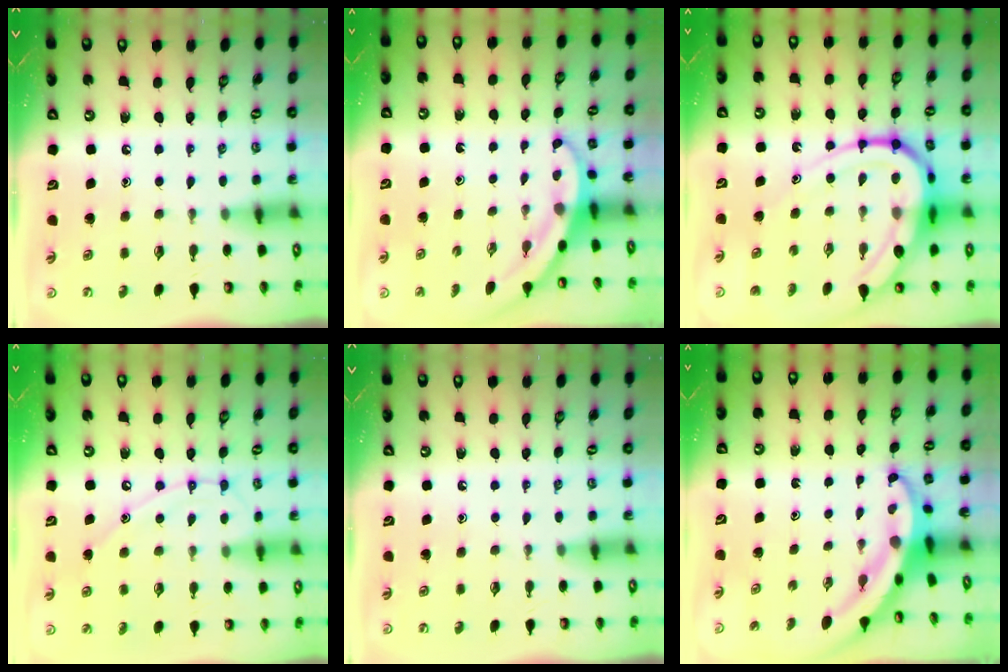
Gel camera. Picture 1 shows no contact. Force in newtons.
{"total": 3.2, "press": 3.2, "slide": 0.2}
{"total": 18.6, "press": 18.5, "slide": 1.9}
{"total": 10.3, "press": 10.3, "slide": 0.8}
{"total": 0.0}
{"total": 4.5, "press": 4.5, "slide": 0.5}